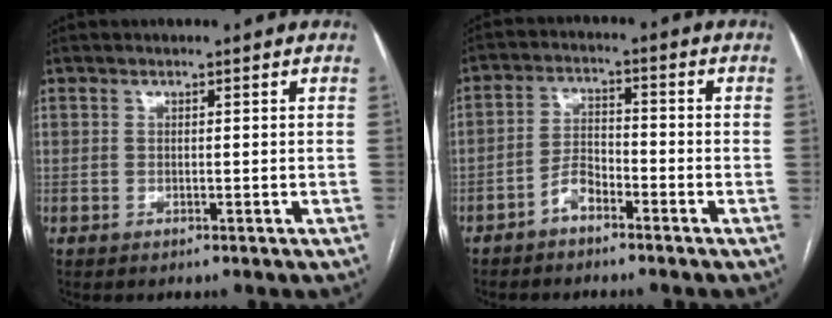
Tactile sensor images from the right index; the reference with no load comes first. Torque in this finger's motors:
{"motor_torque": [0.56, -0.43, 0.14, 0.02]}